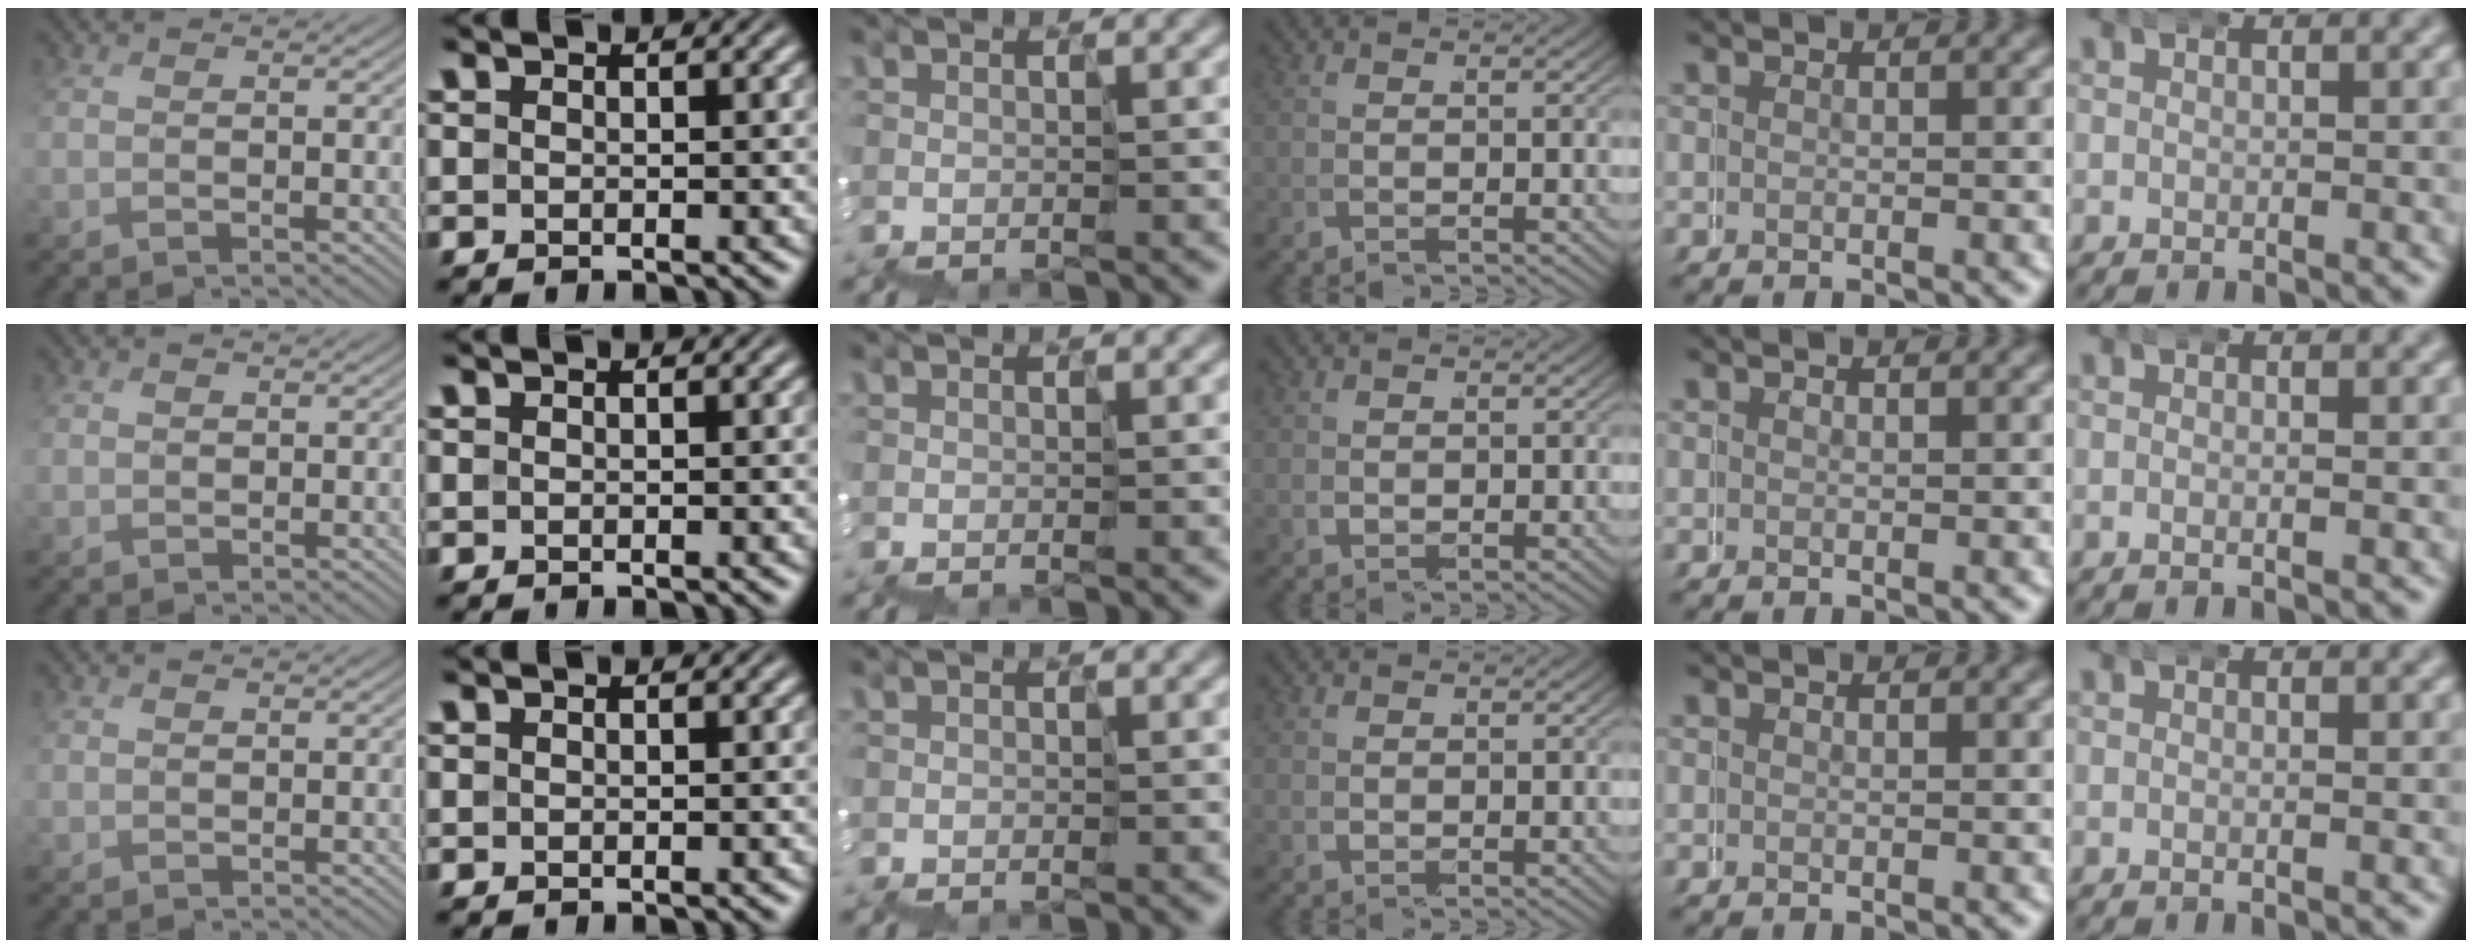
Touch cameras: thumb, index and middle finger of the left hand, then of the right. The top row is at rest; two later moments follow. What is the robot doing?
{"motion": "wrap", "object": "cloth"}